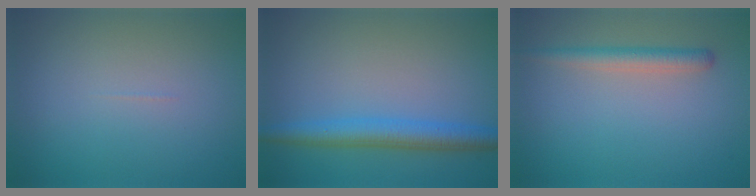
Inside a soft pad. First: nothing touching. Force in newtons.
{"total": 3.9, "press": 3.9, "slide": 0.1}
{"total": 2.3, "press": 2.3, "slide": 0.2}